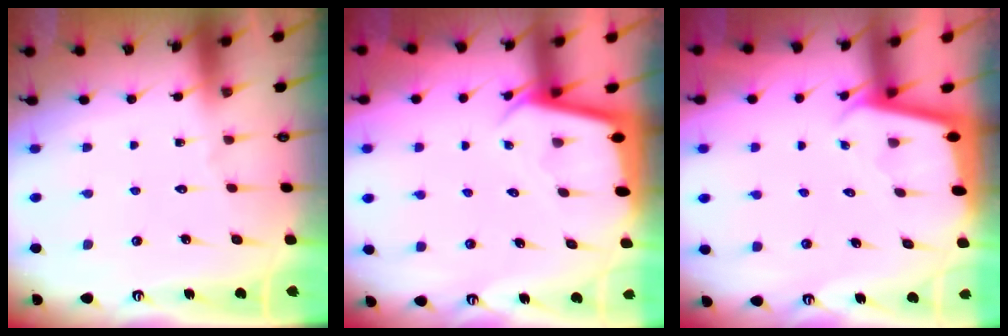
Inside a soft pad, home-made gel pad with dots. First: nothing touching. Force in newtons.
{"total": 2.3, "press": 2.3, "slide": 0.1}
{"total": 1.8, "press": 1.8, "slide": 0.0}